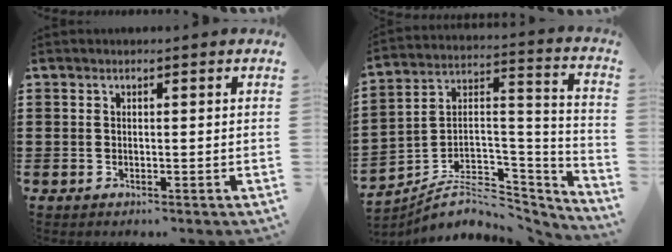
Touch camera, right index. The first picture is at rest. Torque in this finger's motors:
{"motor_torque": [-0.37, 0.21, -1.05, -0.21]}